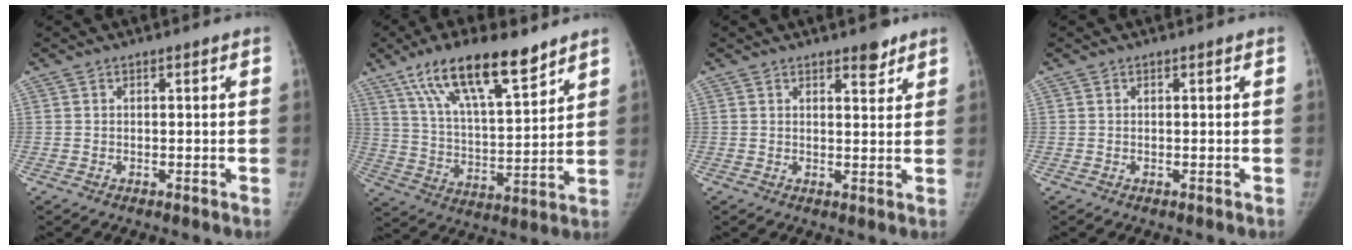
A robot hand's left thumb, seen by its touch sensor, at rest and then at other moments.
{"total": 18.3, "force": [12.0, 5.6, 12.6], "torque": [-0.196, -0.045, 0.219]}
{"total": 3.5, "force": [2.6, 1.4, 1.9], "torque": [-0.011, -0.017, 0.035]}
{"total": 0.0}